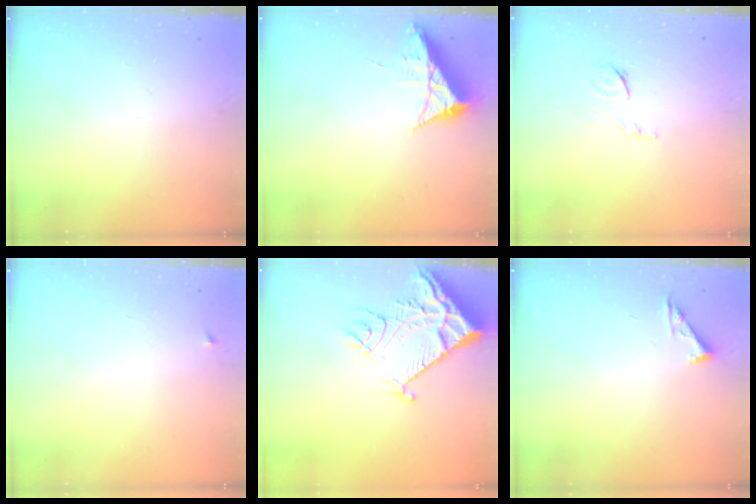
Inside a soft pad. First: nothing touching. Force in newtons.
{"total": 7.1, "press": 7.1, "slide": 0.8}
{"total": 6.5, "press": 6.4, "slide": 1.1}
{"total": 2.3, "press": 2.3, "slide": 0.3}
{"total": 13.6, "press": 13.5, "slide": 1.7}
{"total": 5.3, "press": 5.2, "slide": 0.7}